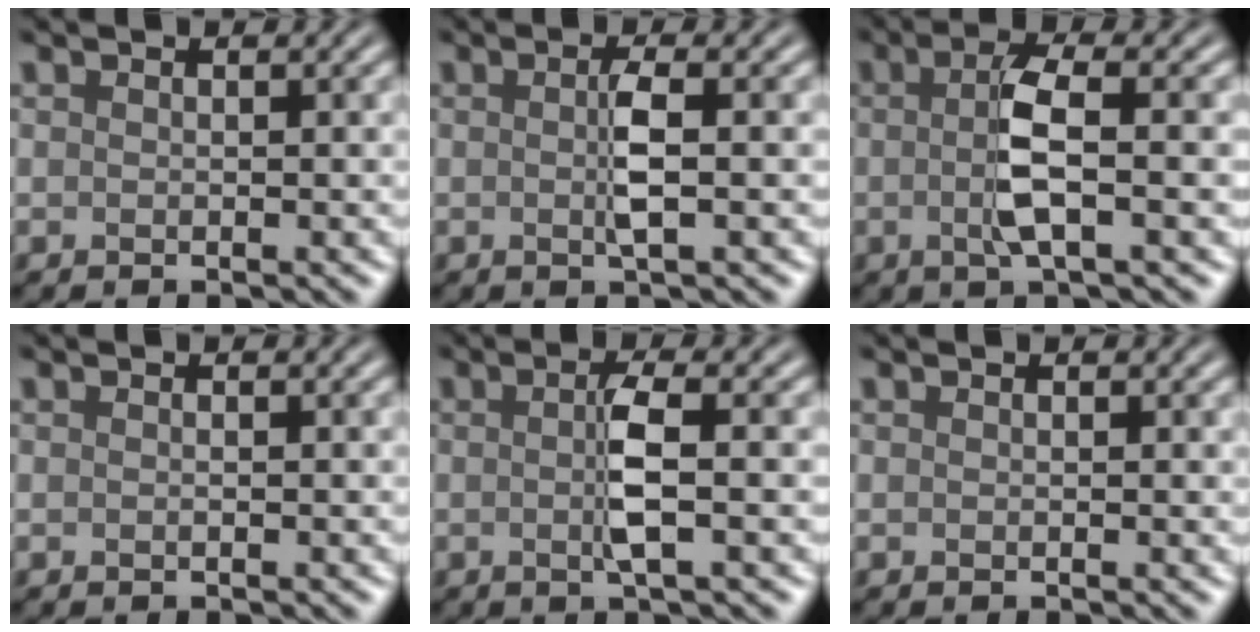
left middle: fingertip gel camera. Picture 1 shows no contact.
{"total": 2.3, "force": [0.0, 0.3, 2.3], "torque": [-0.043, 0.000, -0.001]}
{"total": 4.4, "force": [-0.1, 1.0, 4.3], "torque": [-0.082, 0.001, -0.004]}
{"total": 0.0}
{"total": 3.0, "force": [-0.1, 0.4, 3.0], "torque": [-0.057, -0.002, -0.003]}
{"total": 0.0}